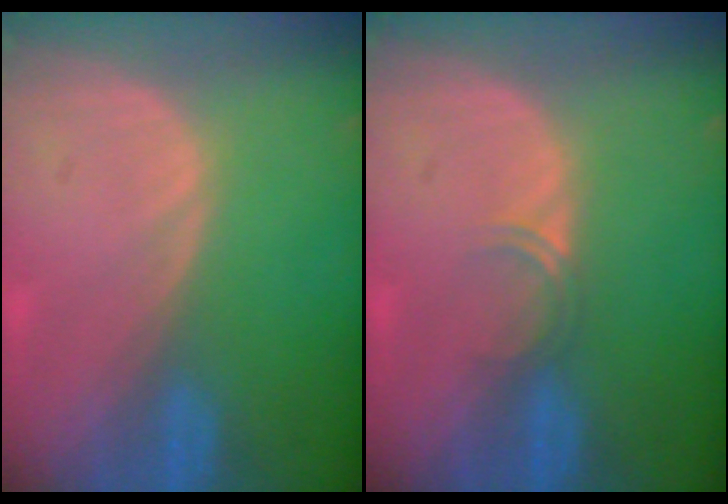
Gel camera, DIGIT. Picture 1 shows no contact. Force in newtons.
{"total": 1.7, "press": 1.4, "slide": 1.0}